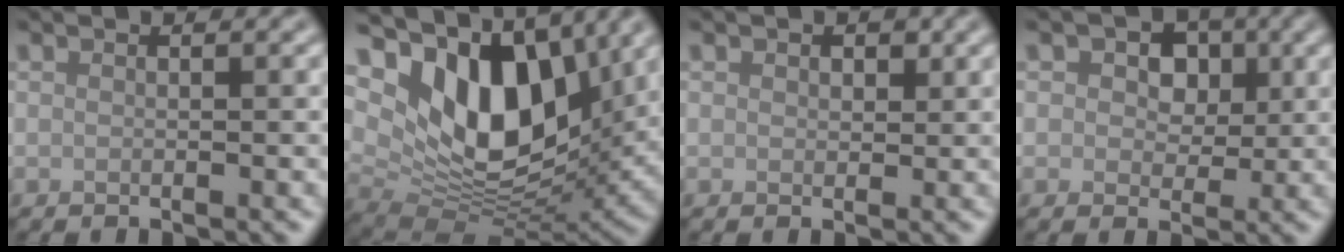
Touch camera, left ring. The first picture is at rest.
{"total": 13.0, "force": [4.9, 7.5, 9.5], "torque": [-0.146, -0.005, 0.082]}
{"total": 1.3, "force": [0.7, 0.9, 0.6], "torque": [-0.009, -0.002, 0.010]}
{"total": 4.7, "force": [1.4, 3.4, 2.8], "torque": [-0.038, 0.006, -0.004]}